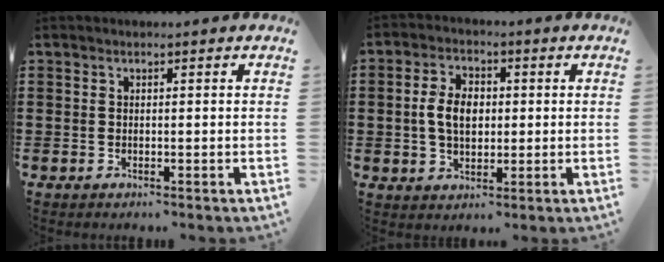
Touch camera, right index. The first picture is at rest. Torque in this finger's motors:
{"motor_torque": [0.80, 0.73, 0.51, 0.11]}